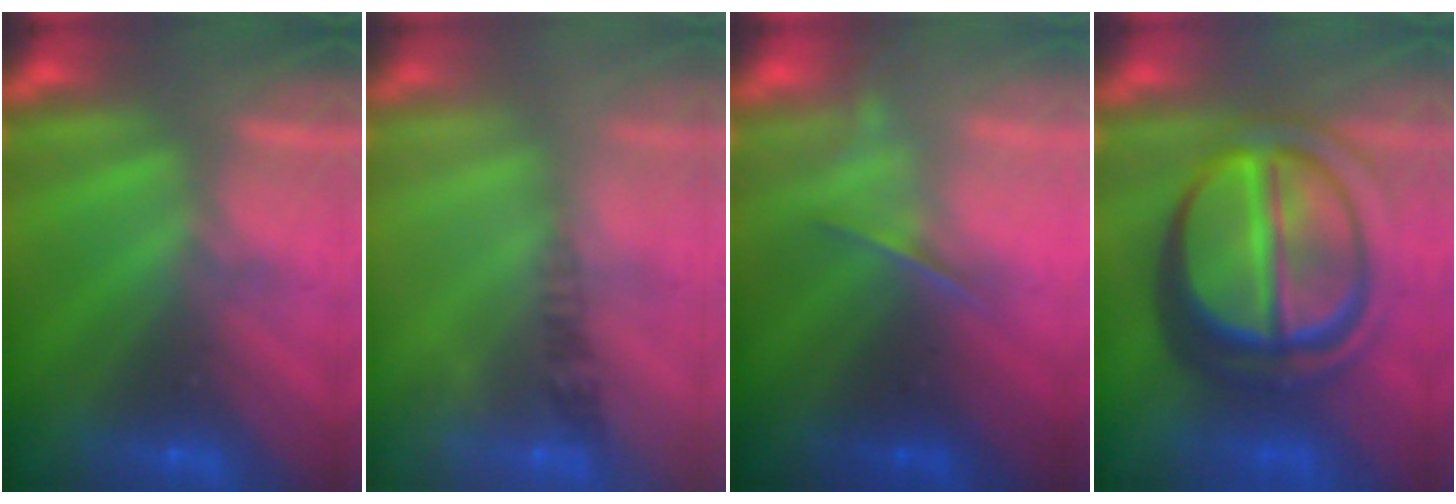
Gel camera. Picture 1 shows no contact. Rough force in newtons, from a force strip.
{"total": 2.5}
{"total": 1.9}
{"total": 7.2}